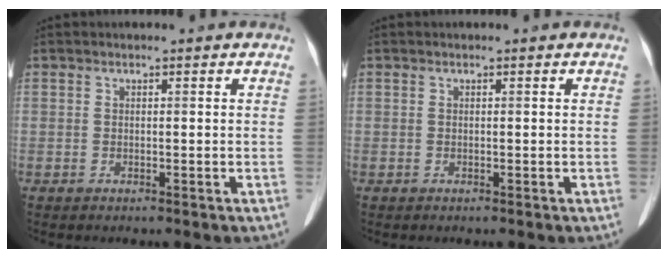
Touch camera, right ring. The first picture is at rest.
{"total": 0.0}